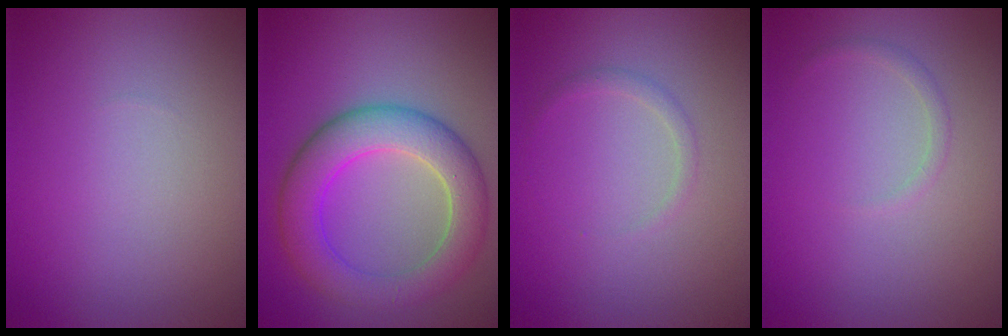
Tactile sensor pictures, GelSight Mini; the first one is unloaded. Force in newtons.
{"total": 6.5, "press": 6.5, "slide": 0.2}
{"total": 0.8, "press": 0.8, "slide": 0.0}
{"total": 0.7, "press": 0.7, "slide": 0.0}